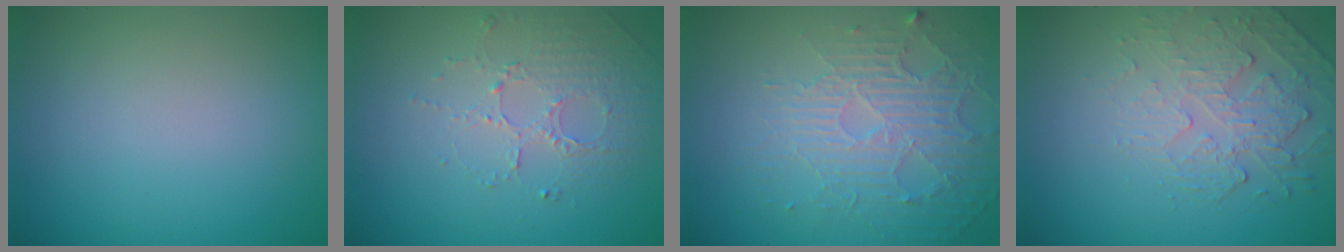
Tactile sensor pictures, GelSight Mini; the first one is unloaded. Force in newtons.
{"total": 1.9, "press": 1.5, "slide": 1.1}
{"total": 5.0, "press": 3.2, "slide": 3.8}
{"total": 2.4, "press": 1.7, "slide": 1.7}